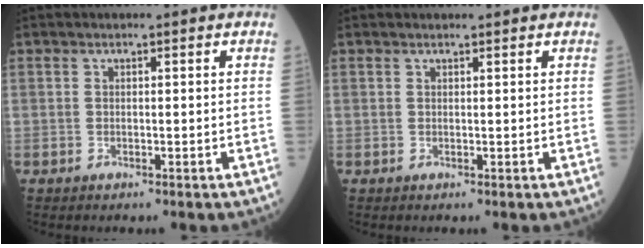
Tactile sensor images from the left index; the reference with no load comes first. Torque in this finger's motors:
{"motor_torque": [0.79, -1.35, -0.17, -0.06]}